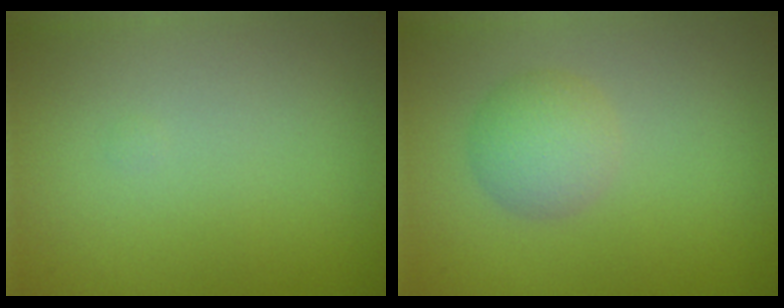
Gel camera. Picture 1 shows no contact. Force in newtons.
{"total": 2.7, "press": 2.7, "slide": 0.1}